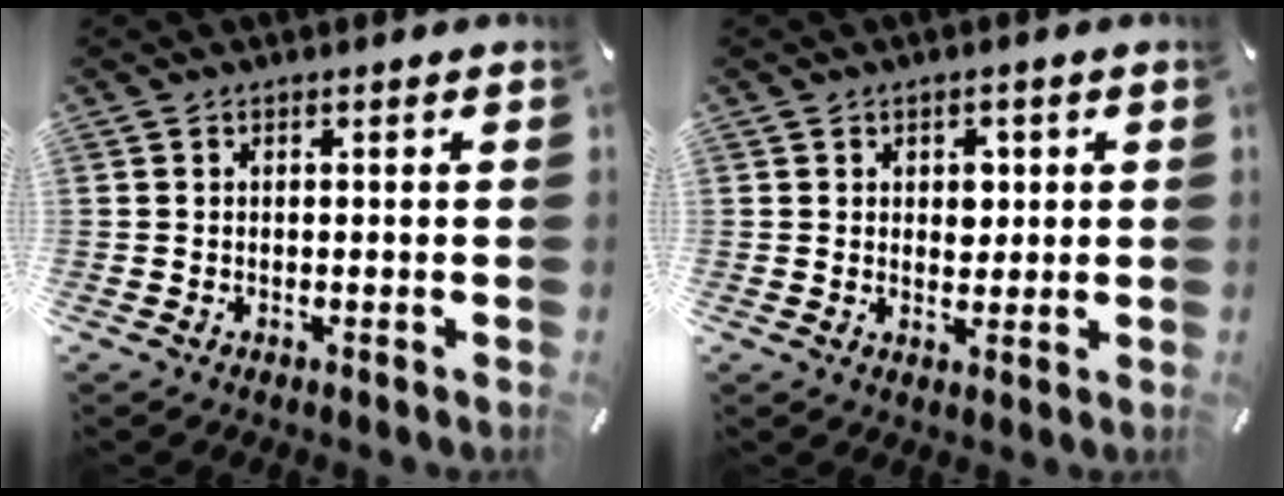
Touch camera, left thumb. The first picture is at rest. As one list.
[{"total": 3.7, "force": [0.8, 3.0, 1.9], "torque": [-0.011, -0.006, 0.006]}]